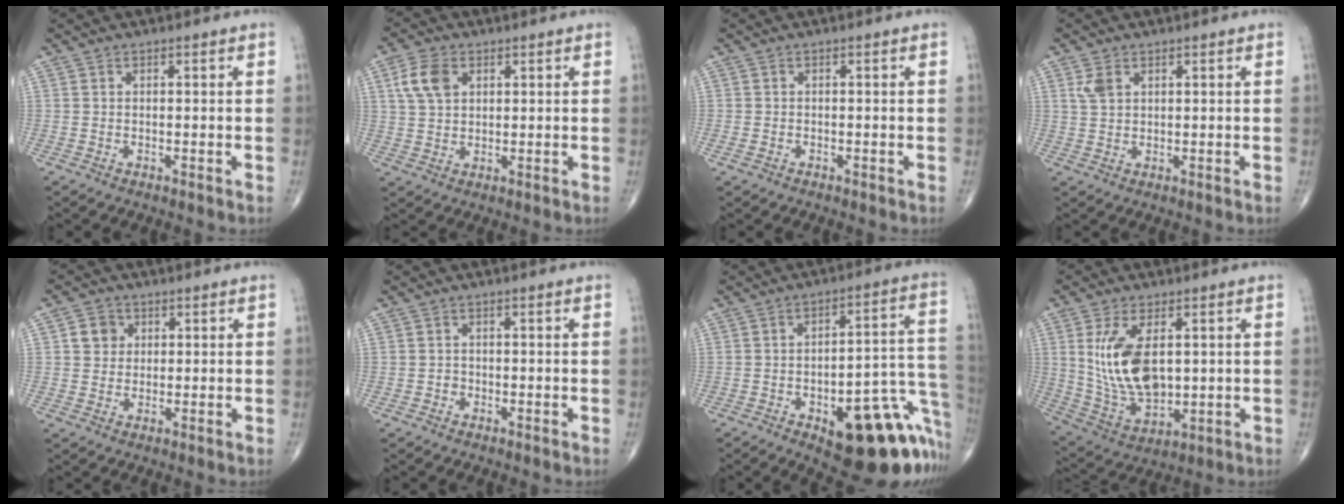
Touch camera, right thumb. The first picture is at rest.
{"total": 6.4, "force": [2.3, 4.3, 4.2], "torque": [-0.078, 0.000, 0.044]}
{"total": 1.1, "force": [-0.6, 0.8, 0.5], "torque": [-0.014, 0.002, -0.009]}
{"total": 3.1, "force": [1.4, 1.9, 1.9], "torque": [-0.039, 0.002, 0.036]}
{"total": 4.0, "force": [1.0, 3.6, 1.4], "torque": [-0.002, 0.000, 0.013]}
{"total": 1.0, "force": [-0.5, 0.9, 0.2], "torque": [0.005, 0.005, -0.014]}
{"total": 23.2, "force": [-10.1, 9.4, 18.6], "torque": [-0.154, 0.074, -0.120]}
{"total": 14.2, "force": [2.5, 7.8, 11.7], "torque": [-0.217, -0.016, 0.064]}